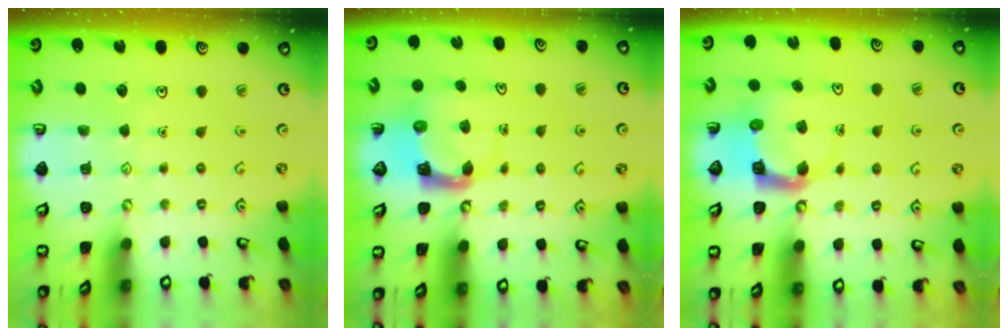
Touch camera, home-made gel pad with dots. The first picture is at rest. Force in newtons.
{"total": 3.9, "press": 3.8, "slide": 0.6}
{"total": 3.6, "press": 3.6, "slide": 0.5}